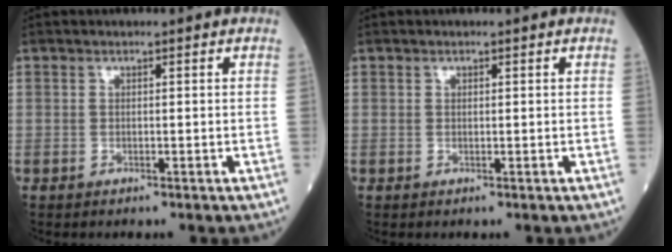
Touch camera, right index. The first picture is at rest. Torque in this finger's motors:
{"motor_torque": [-0.17, 0.11, -0.05, -0.01]}